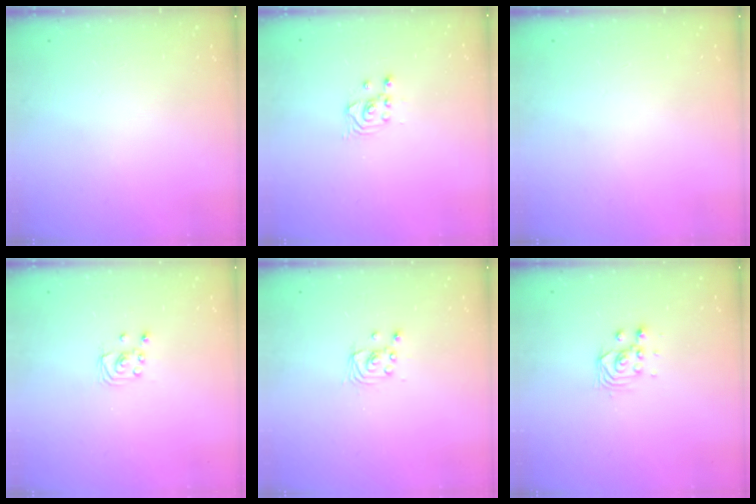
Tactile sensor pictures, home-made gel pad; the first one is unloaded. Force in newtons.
{"total": 2.5, "press": 2.5, "slide": 0.3}
{"total": 0.0}
{"total": 2.2, "press": 2.2, "slide": 0.2}
{"total": 2.5, "press": 2.5, "slide": 0.1}
{"total": 2.8, "press": 2.8, "slide": 0.2}